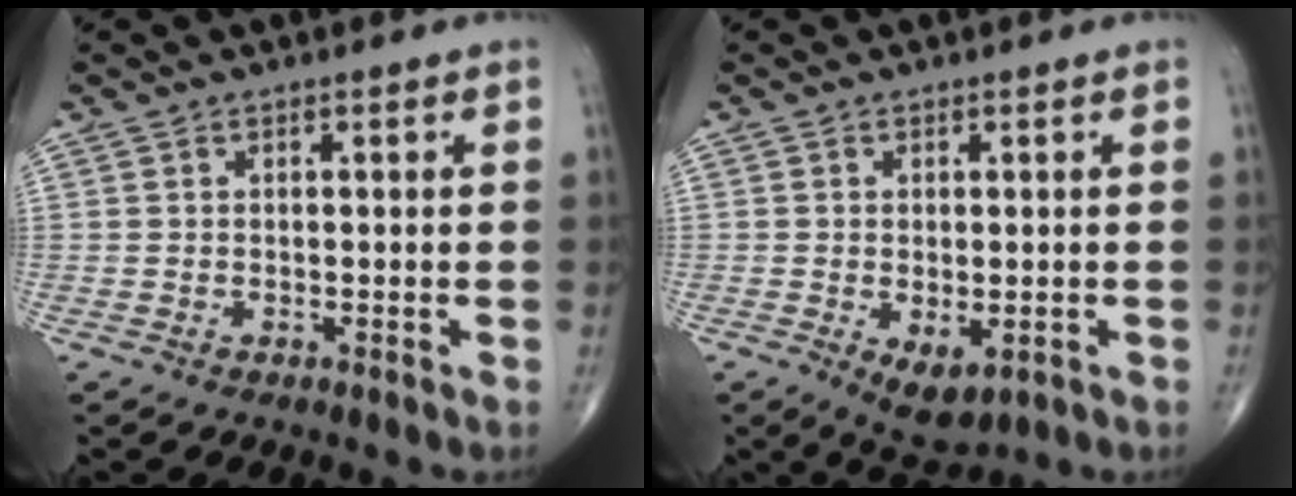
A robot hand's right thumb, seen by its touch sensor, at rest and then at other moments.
{"total": 4.5, "force": [-1.2, 2.2, 3.7], "torque": [-0.057, -0.011, -0.010]}